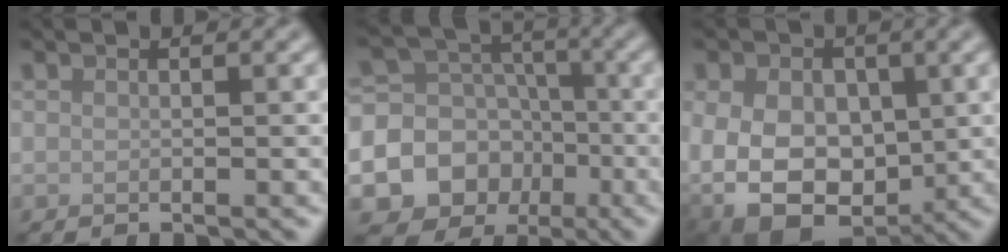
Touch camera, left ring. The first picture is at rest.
{"total": 13.6, "force": [-5.3, 12.0, 3.5], "torque": [-0.076, -0.027, -0.094]}
{"total": 15.5, "force": [-1.6, 12.2, 9.3], "torque": [-0.164, -0.007, -0.047]}